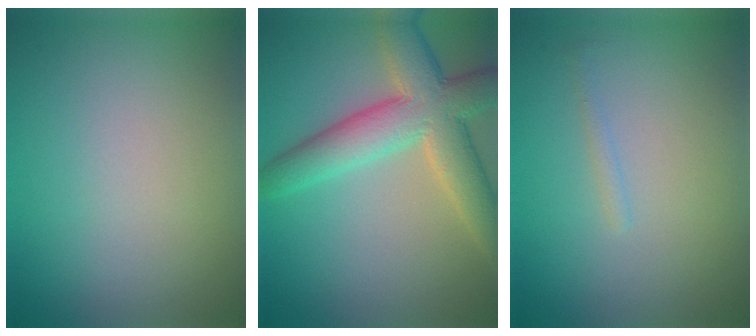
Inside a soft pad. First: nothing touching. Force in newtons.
{"total": 7.7, "press": 7.7, "slide": 0.5}
{"total": 0.6, "press": 0.6, "slide": 0.0}